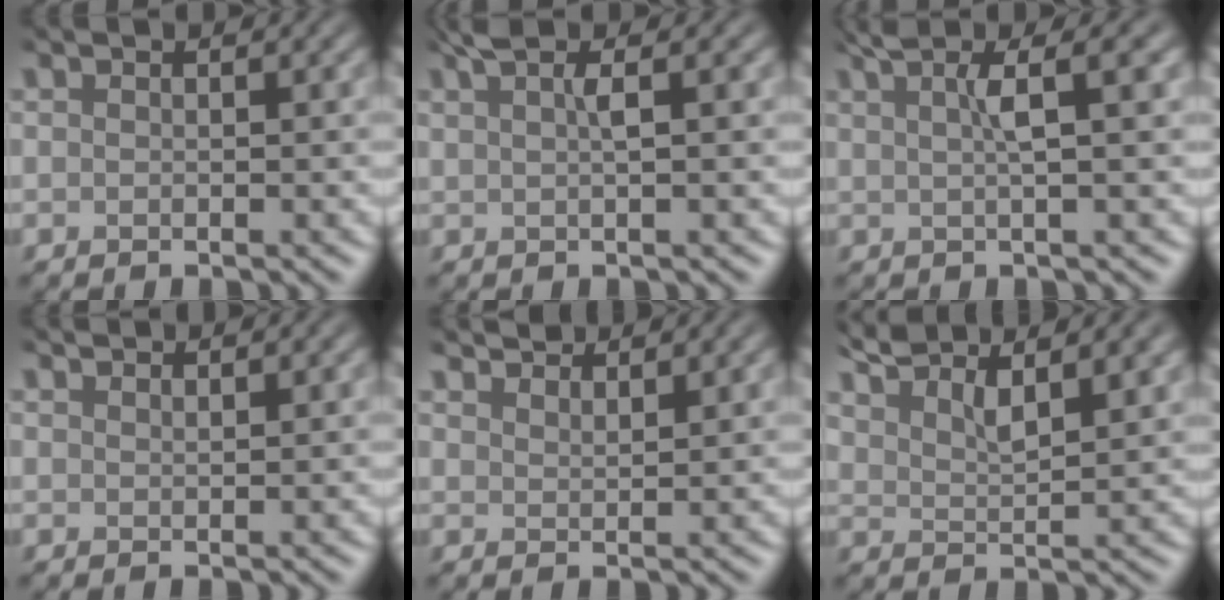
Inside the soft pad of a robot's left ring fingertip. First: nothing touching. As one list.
[{"total": 2.7, "force": [1.4, 0.5, 2.2], "torque": [-0.034, 0.004, 0.024]}, {"total": 4.3, "force": [2.0, 0.7, 3.8], "torque": [-0.056, 0.013, 0.031]}, {"total": 1.0, "force": [0.9, 0.1, 0.2], "torque": [-0.004, 0.001, 0.018]}, {"total": 2.4, "force": [2.4, 0.2, 0.4], "torque": [-0.006, 0.004, 0.040]}, {"total": 4.9, "force": [3.9, 1.3, 2.8], "torque": [-0.057, 0.007, 0.075]}]